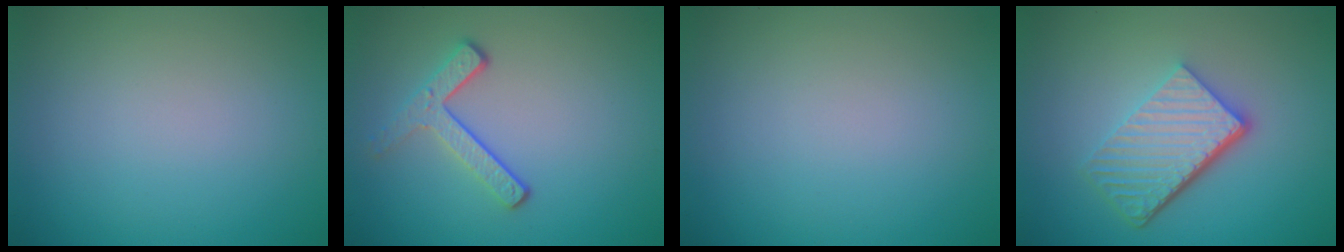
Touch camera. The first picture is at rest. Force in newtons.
{"total": 2.9, "press": 2.3, "slide": 1.7}
{"total": 0.0}
{"total": 5.8, "press": 4.0, "slide": 4.3}